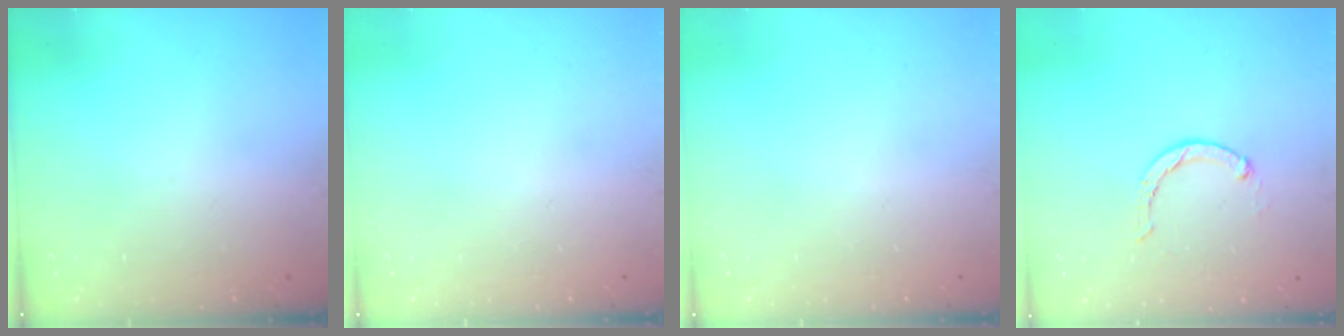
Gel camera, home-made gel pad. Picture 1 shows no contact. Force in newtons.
{"total": 0.0}
{"total": 0.0}
{"total": 1.7, "press": 1.6, "slide": 0.3}